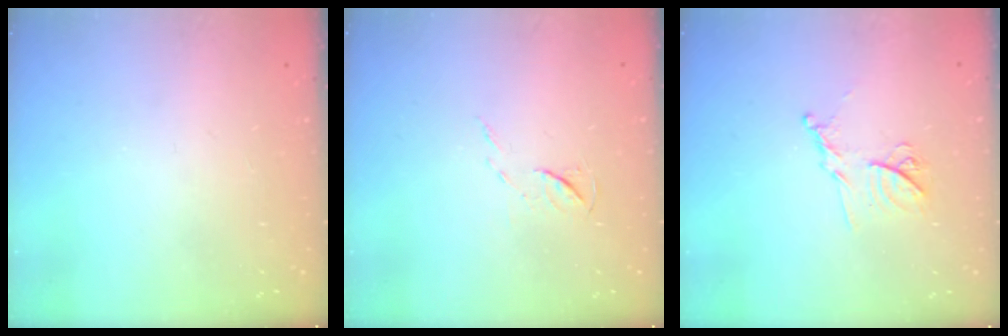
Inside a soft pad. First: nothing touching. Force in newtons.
{"total": 5.2, "press": 5.1, "slide": 0.8}
{"total": 11.0, "press": 11.0, "slide": 0.4}